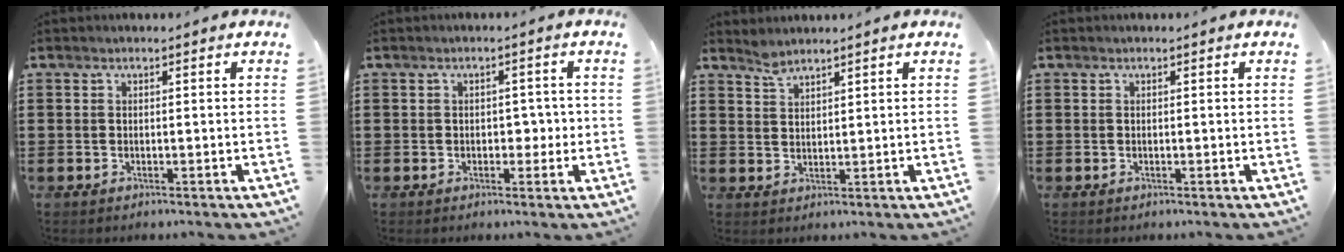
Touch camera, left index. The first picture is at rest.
{"total": 3.0, "force": [-0.1, 2.0, 2.2], "torque": [-0.031, 0.001, -0.010]}
{"total": 2.1, "force": [2.0, 0.4, 0.6], "torque": [-0.017, -0.001, 0.039]}
{"total": 0.0}